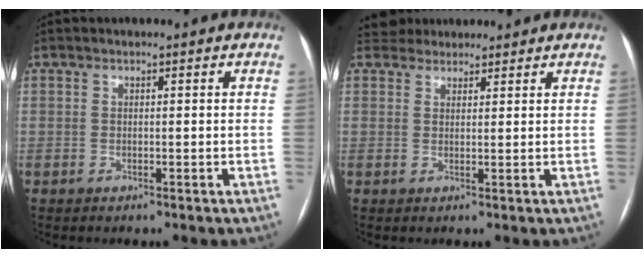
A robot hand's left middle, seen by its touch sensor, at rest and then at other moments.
{"total": 4.6, "force": [4.2, 1.7, 0.0], "torque": [0.002, 0.028, 0.065]}